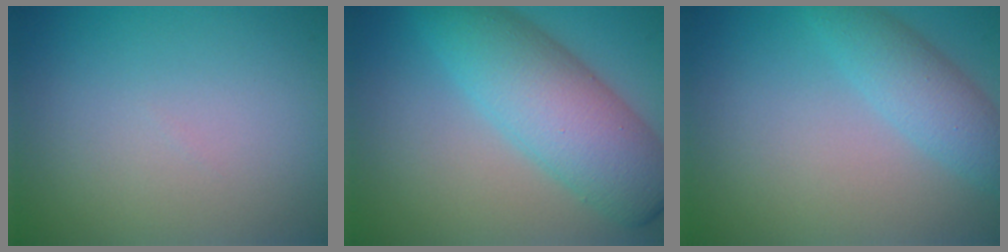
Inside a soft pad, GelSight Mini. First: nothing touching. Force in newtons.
{"total": 8.4, "press": 8.4, "slide": 0.1}
{"total": 3.7, "press": 3.7, "slide": 0.1}